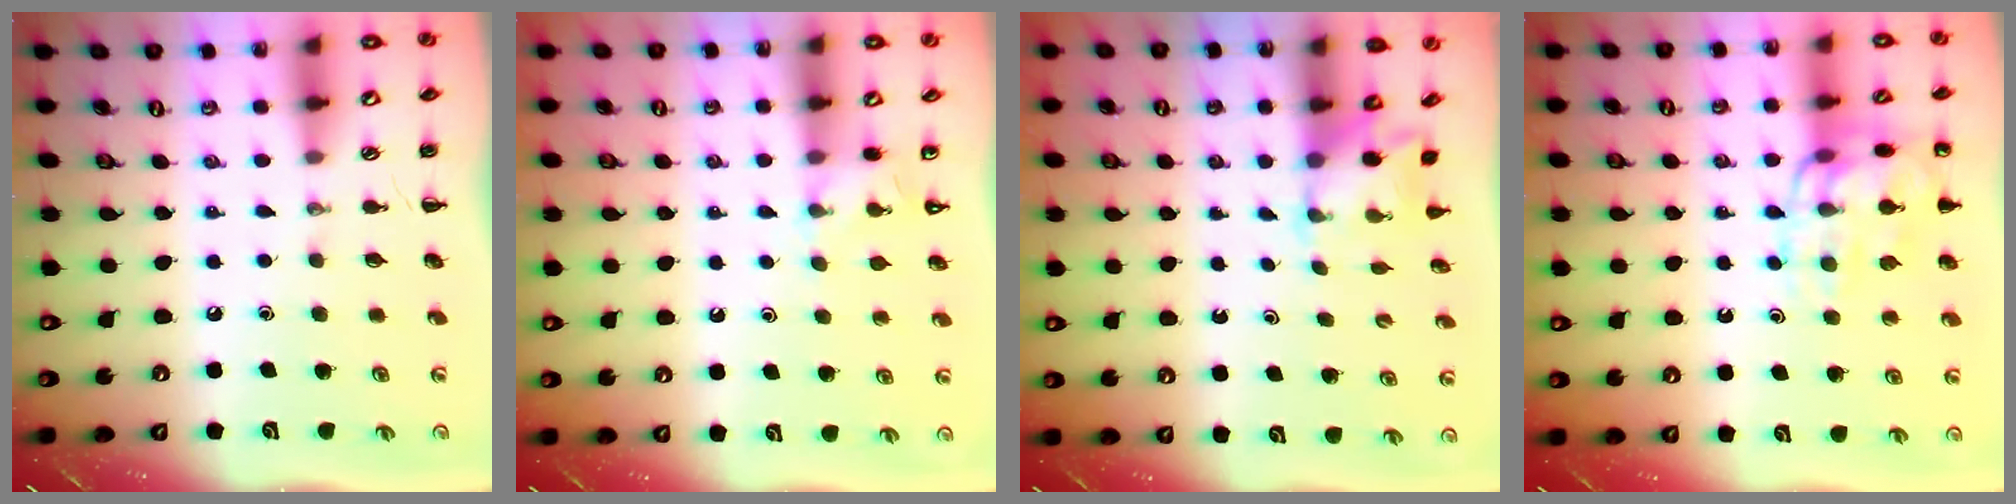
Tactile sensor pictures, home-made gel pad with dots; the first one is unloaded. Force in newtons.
{"total": 4.7, "press": 4.4, "slide": 1.6}
{"total": 2.0, "press": 1.9, "slide": 0.6}
{"total": 14.5, "press": 14.4, "slide": 1.6}